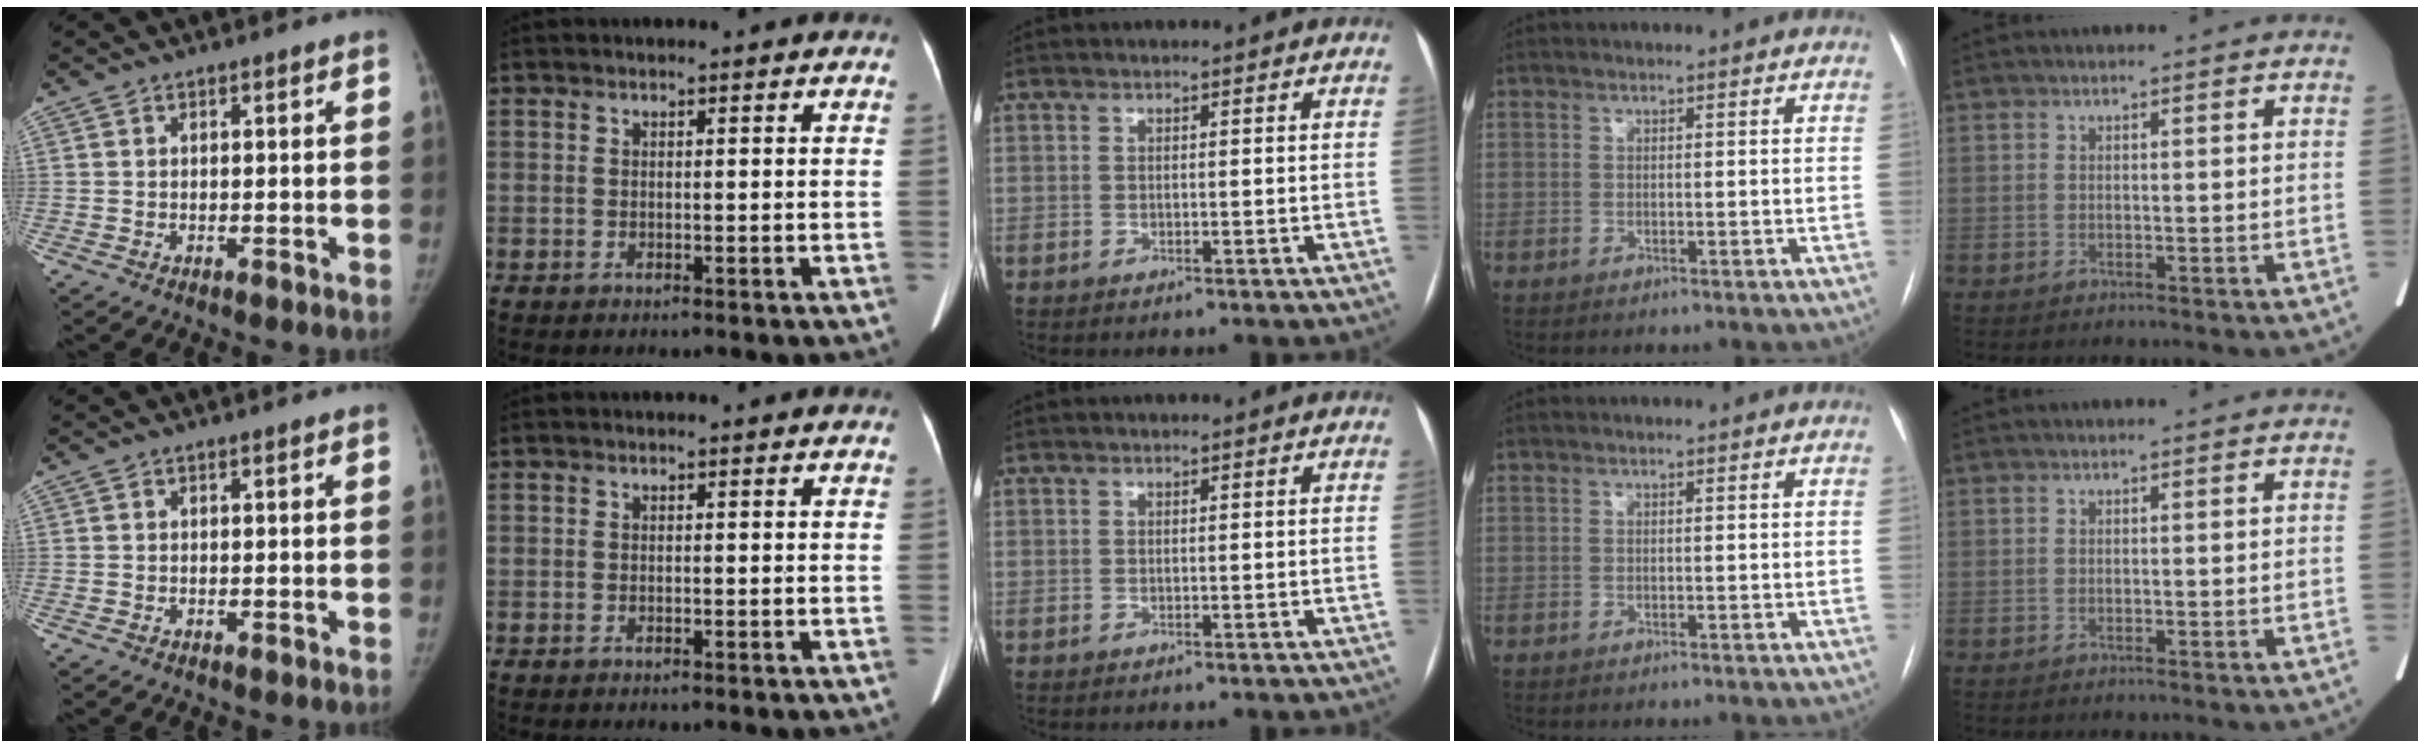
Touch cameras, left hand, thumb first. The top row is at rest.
{}